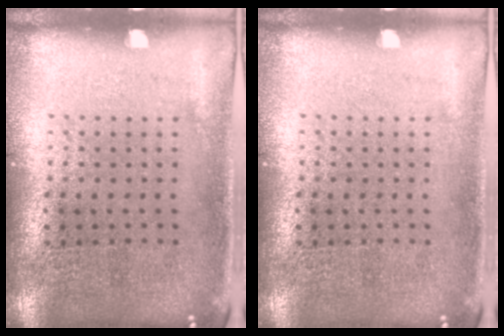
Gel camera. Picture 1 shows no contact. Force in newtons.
{"total": 0.0}